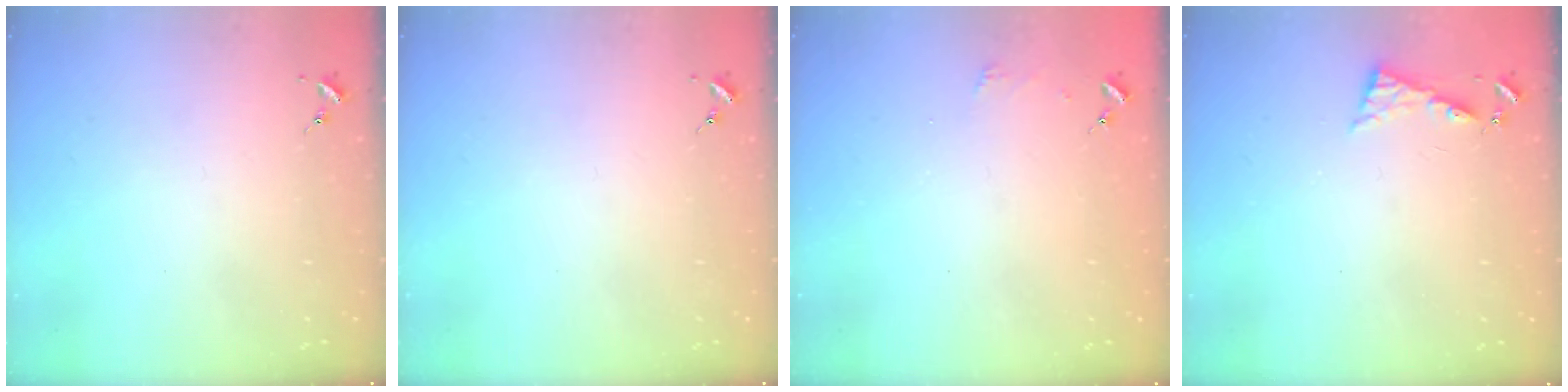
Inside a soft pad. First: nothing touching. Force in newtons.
{"total": 0.0}
{"total": 2.4, "press": 2.4, "slide": 0.2}
{"total": 6.4, "press": 6.4, "slide": 0.5}